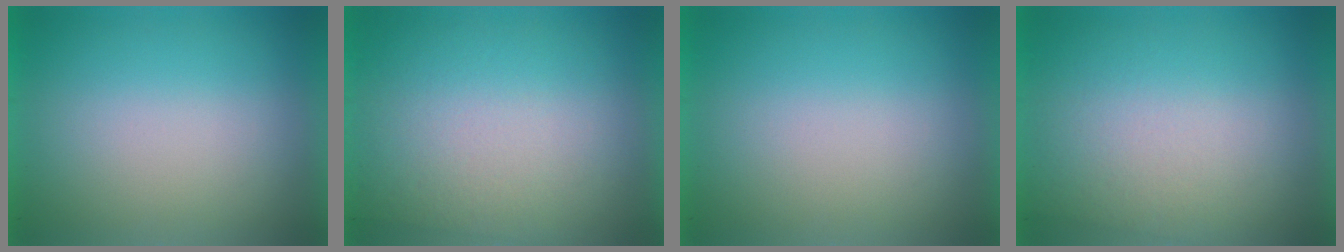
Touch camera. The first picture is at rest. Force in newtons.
{"total": 2.8}
{"total": 0.0}
{"total": 2.4}